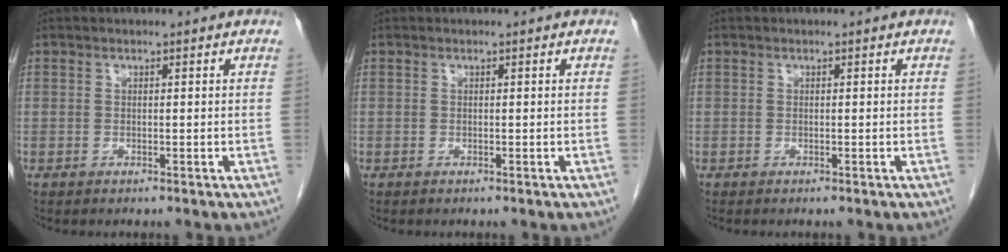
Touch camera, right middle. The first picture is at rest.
{"total": 0.0}
{"total": 0.0}